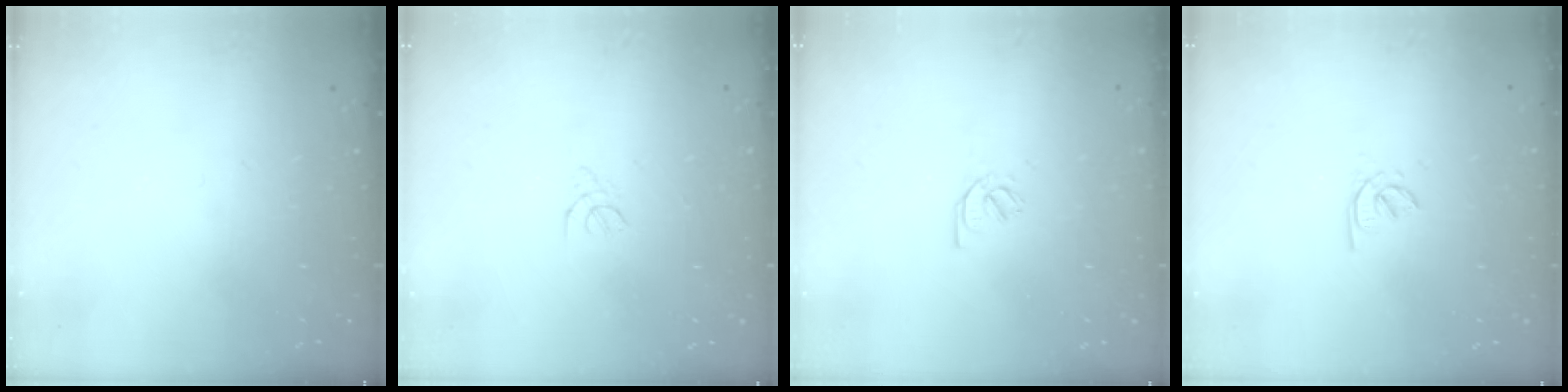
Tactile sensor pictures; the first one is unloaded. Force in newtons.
{"total": 1.8, "press": 1.7, "slide": 0.5}
{"total": 2.1, "press": 2.1, "slide": 0.2}
{"total": 1.8, "press": 1.8, "slide": 0.5}